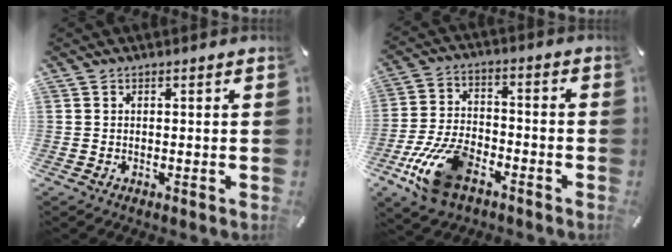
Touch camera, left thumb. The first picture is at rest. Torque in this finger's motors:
{"motor_torque": [0.88, 3.19, 0.36, 0.08, 0.22]}